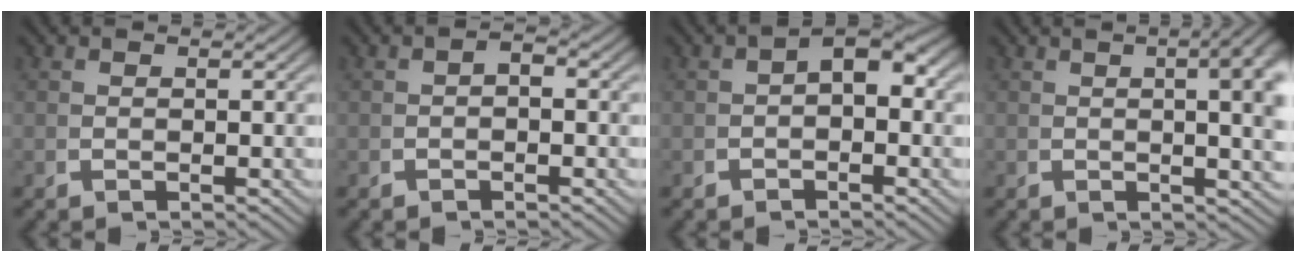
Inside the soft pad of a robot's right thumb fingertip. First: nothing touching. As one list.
[{"total": 0.7, "force": [-0.5, 0.2, 0.5], "torque": [-0.006, -0.002, -0.008]}, {"total": 3.0, "force": [-0.3, 1.6, 2.5], "torque": [-0.036, -0.005, 0.000]}, {"total": 7.8, "force": [2.0, 3.2, 6.8], "torque": [-0.060, 0.021, 0.019]}]